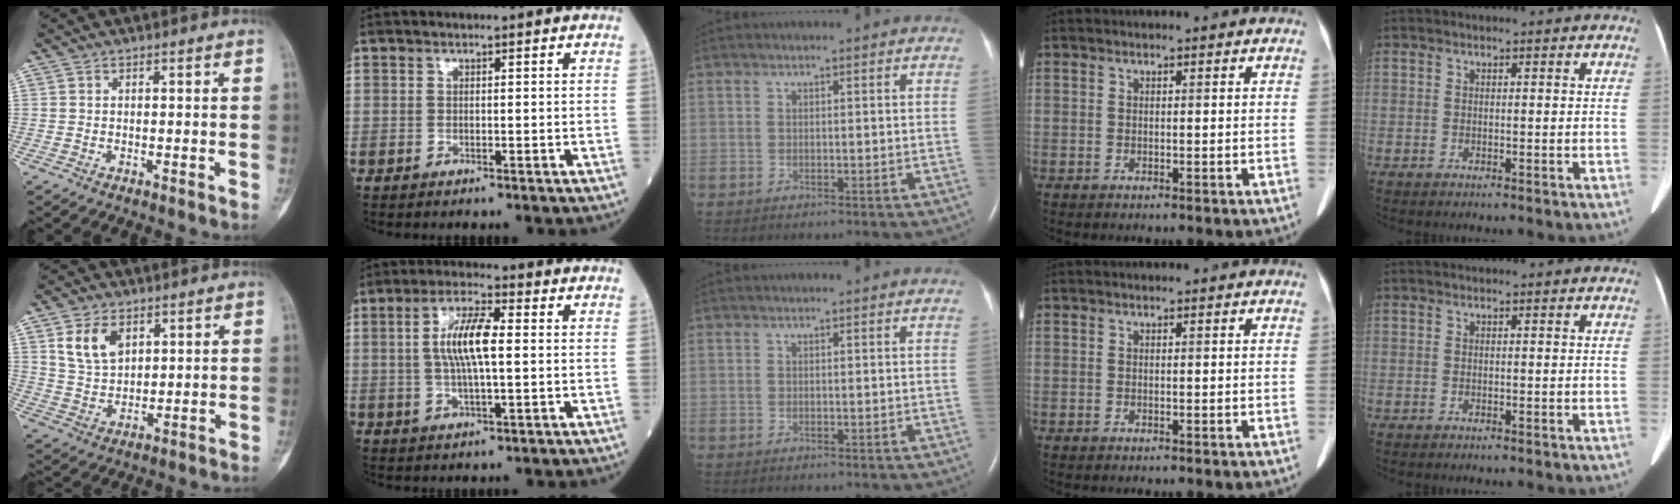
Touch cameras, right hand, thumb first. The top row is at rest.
{"thumb": {"total": 7.7, "force": [3.5, 5.0, 4.7], "torque": [-0.071, -0.017, 0.074]}, "index": {"total": 8.2, "force": [0.8, 1.7, 8.0], "torque": [-0.159, 0.010, 0.013]}}